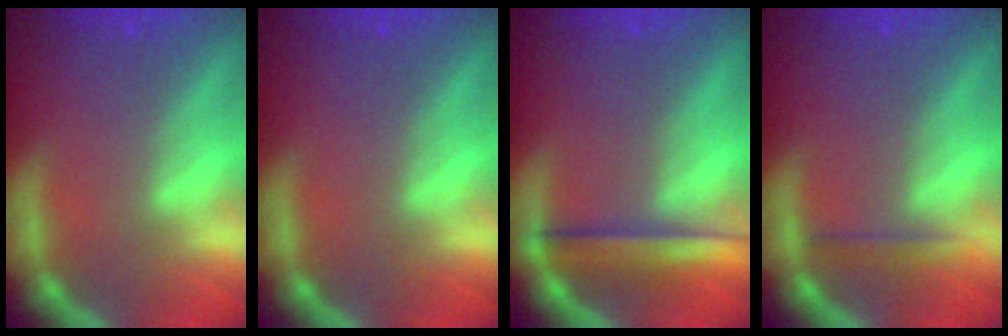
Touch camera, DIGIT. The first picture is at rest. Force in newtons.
{"total": 0.0}
{"total": 4.0}
{"total": 1.4}